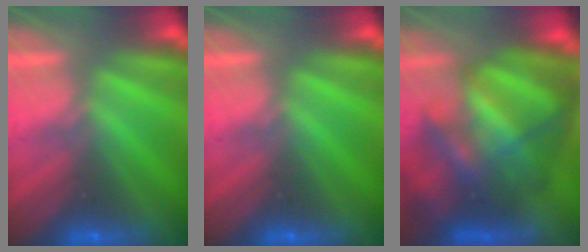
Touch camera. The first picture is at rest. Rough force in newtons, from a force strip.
{"total": 0.0}
{"total": 9.3}